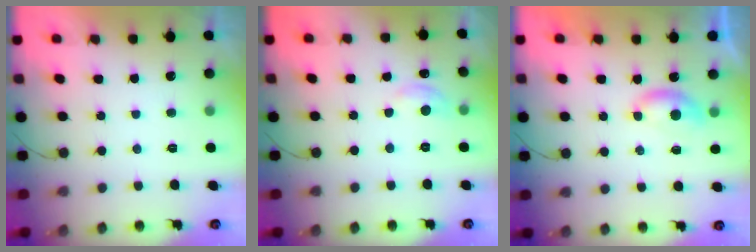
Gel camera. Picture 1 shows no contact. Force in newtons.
{"total": 6.2, "press": 6.2, "slide": 0.5}
{"total": 4.0, "press": 4.0, "slide": 0.5}